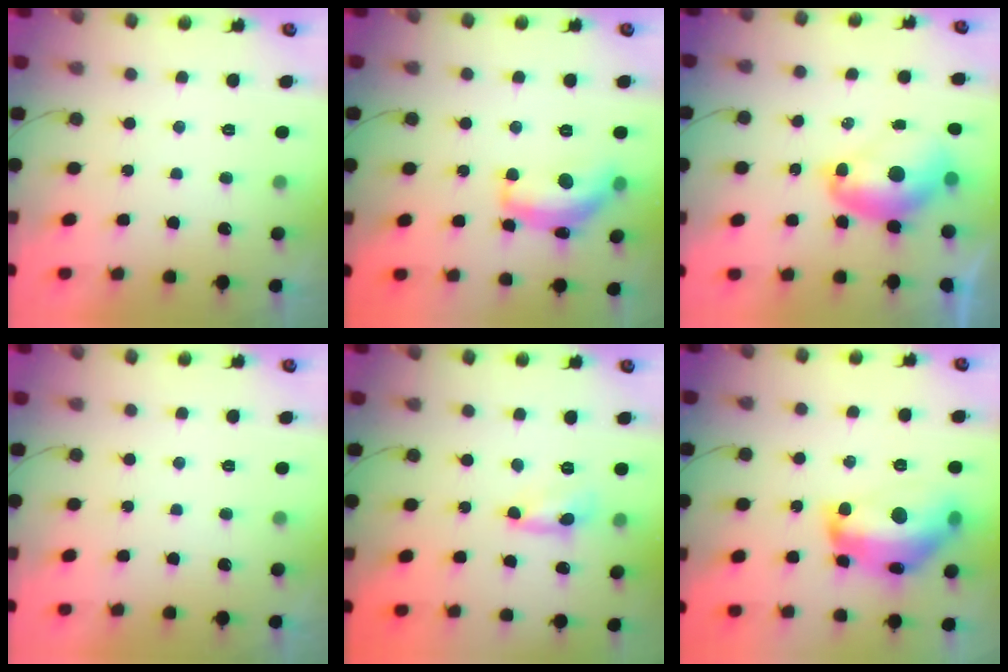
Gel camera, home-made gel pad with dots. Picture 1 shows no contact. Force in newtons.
{"total": 14.1, "press": 14.1, "slide": 0.5}
{"total": 10.5, "press": 10.4, "slide": 1.1}
{"total": 0.0}
{"total": 1.8, "press": 1.8, "slide": 0.2}
{"total": 18.8, "press": 18.8, "slide": 1.1}